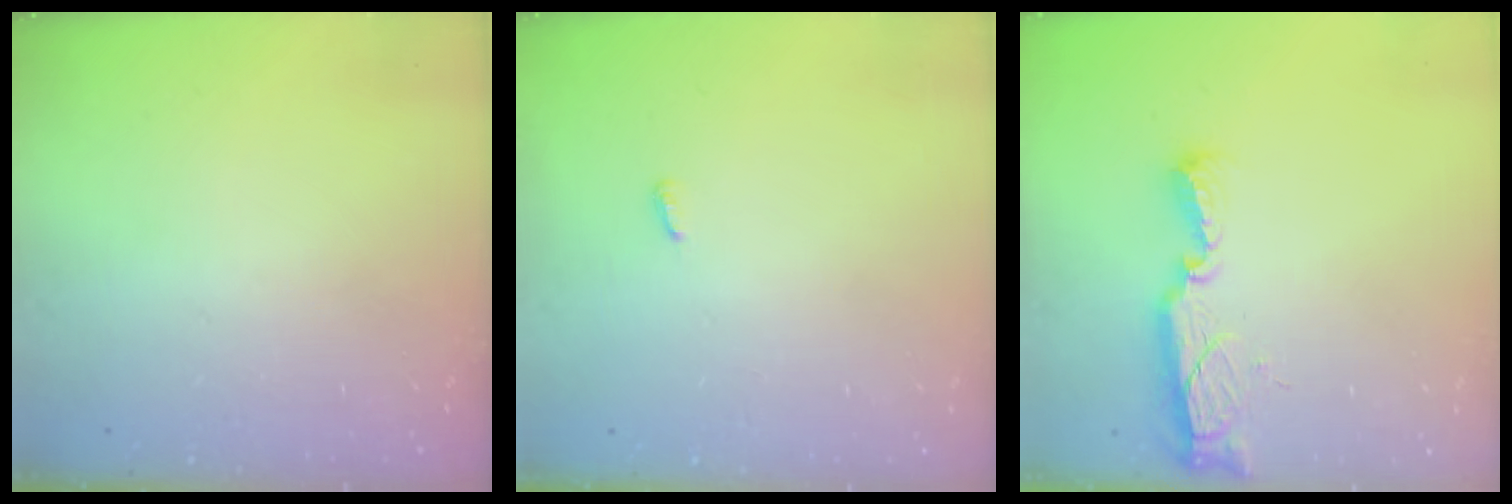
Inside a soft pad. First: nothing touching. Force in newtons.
{"total": 2.9, "press": 2.9, "slide": 0.2}
{"total": 11.7, "press": 10.4, "slide": 5.3}